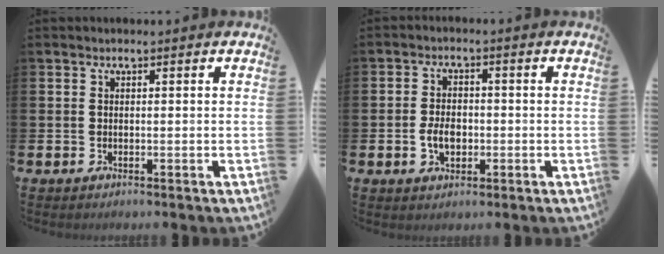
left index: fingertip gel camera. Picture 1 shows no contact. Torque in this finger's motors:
{"motor_torque": [0.61, 0.51, 0.12, 0.09]}